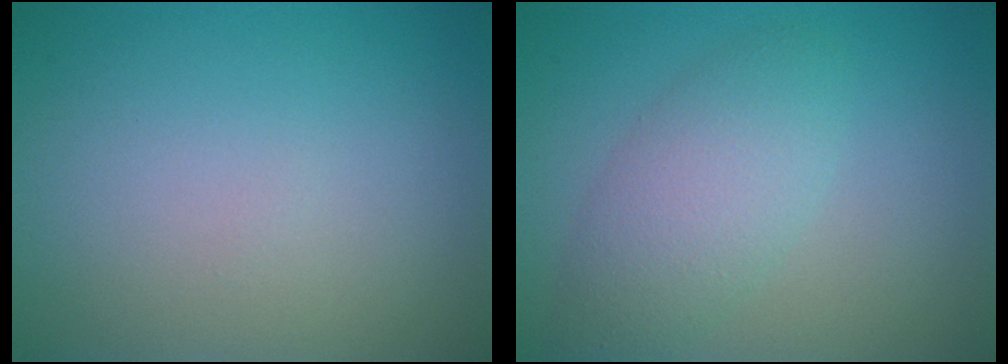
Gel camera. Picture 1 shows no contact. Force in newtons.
{"total": 4.0, "press": 4.0, "slide": 0.1}